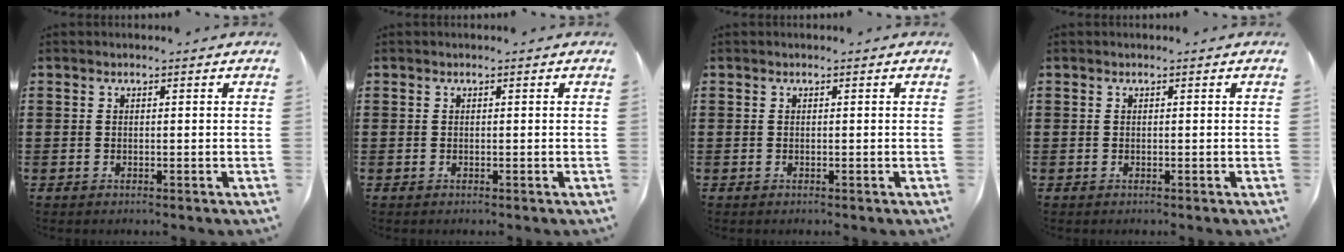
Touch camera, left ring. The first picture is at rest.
{"total": 0.0}
{"total": 0.0}
{"total": 0.0}